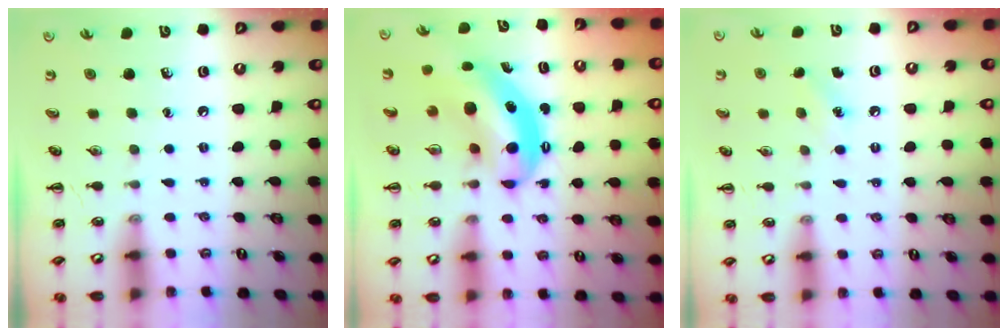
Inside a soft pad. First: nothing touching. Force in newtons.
{"total": 7.6, "press": 7.4, "slide": 1.8}
{"total": 6.4, "press": 6.1, "slide": 1.8}